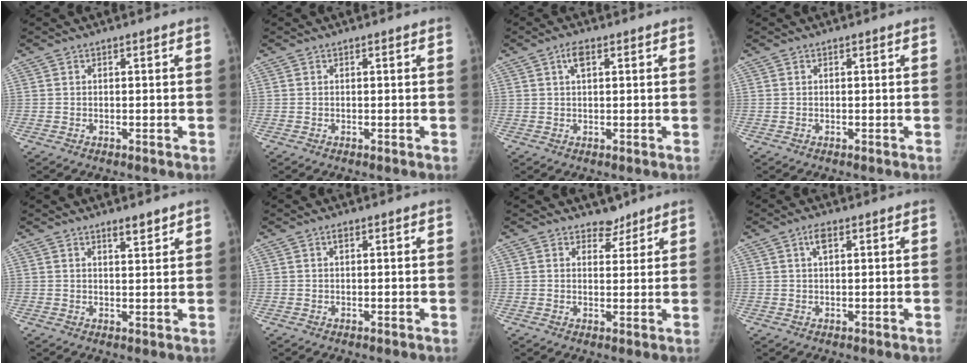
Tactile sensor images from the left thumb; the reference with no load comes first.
{"total": 0.0}
{"total": 2.6, "force": [1.1, 1.2, 2.1], "torque": [-0.037, 0.005, 0.020]}
{"total": 0.0}
{"total": 2.6, "force": [2.1, 0.6, 1.4], "torque": [-0.015, -0.017, 0.033]}
{"total": 0.7, "force": [0.3, 0.3, 0.6], "torque": [-0.010, 0.002, 0.004]}
{"total": 2.9, "force": [2.4, 1.6, 0.1], "torque": [0.020, -0.017, 0.033]}
{"total": 2.3, "force": [1.0, 1.0, 1.8], "torque": [-0.033, 0.005, 0.018]}